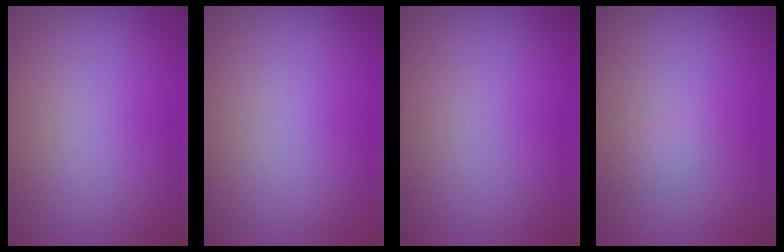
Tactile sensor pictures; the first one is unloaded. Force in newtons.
{"total": 0.0}
{"total": 0.0}
{"total": 0.7, "press": 0.7, "slide": 0.0}